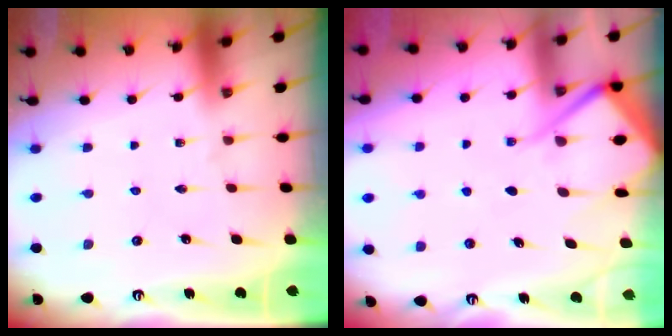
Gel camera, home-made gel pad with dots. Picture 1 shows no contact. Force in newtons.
{"total": 9.5, "press": 9.5, "slide": 0.9}